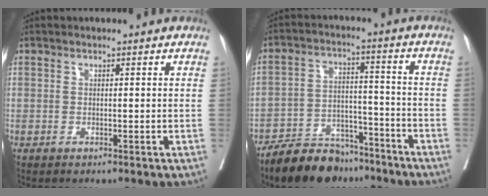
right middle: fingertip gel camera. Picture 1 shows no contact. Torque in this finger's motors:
{"motor_torque": [1.02, -1.12, 0.19, 0.02]}